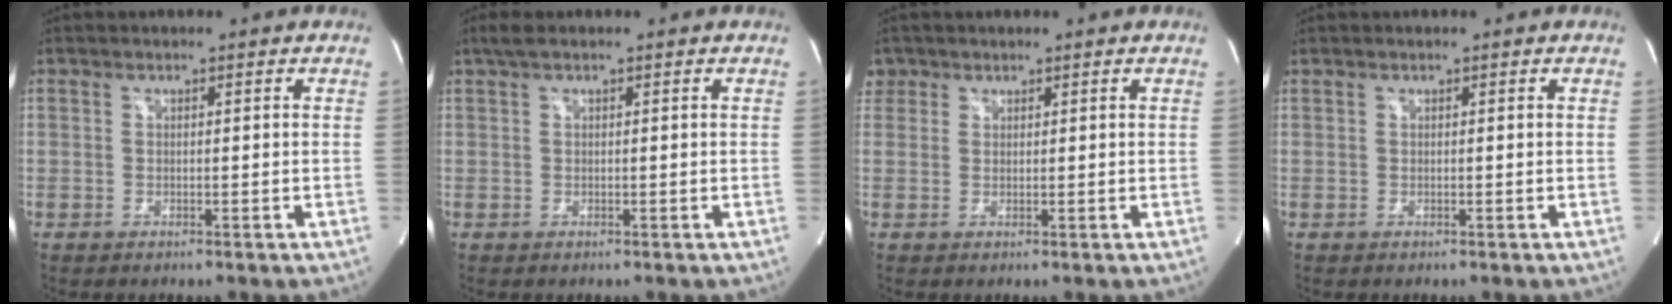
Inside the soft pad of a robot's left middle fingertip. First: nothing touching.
{"total": 1.8, "force": [1.3, 0.2, 1.3], "torque": [-0.034, 0.020, 0.024]}
{"total": 2.7, "force": [1.5, 2.2, 0.1], "torque": [0.005, 0.012, 0.026]}
{"total": 0.0}